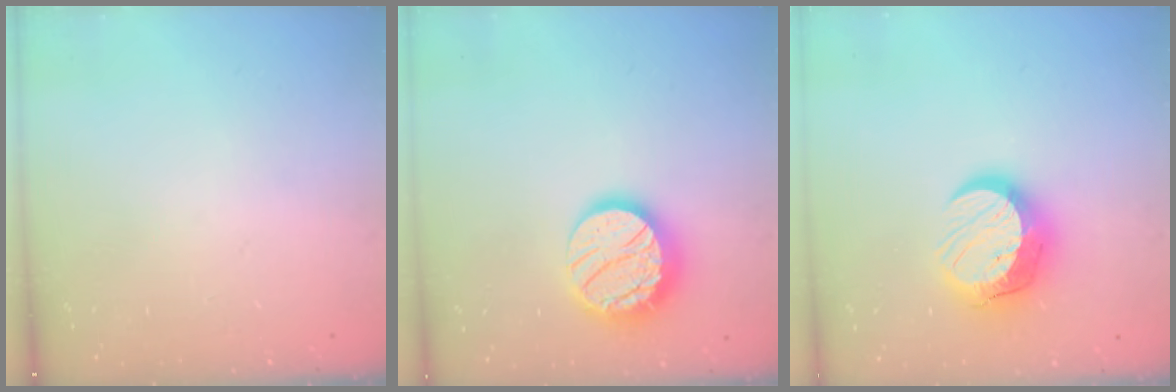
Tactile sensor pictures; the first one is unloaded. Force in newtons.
{"total": 16.6, "press": 16.5, "slide": 1.1}
{"total": 13.2, "press": 13.2, "slide": 1.0}